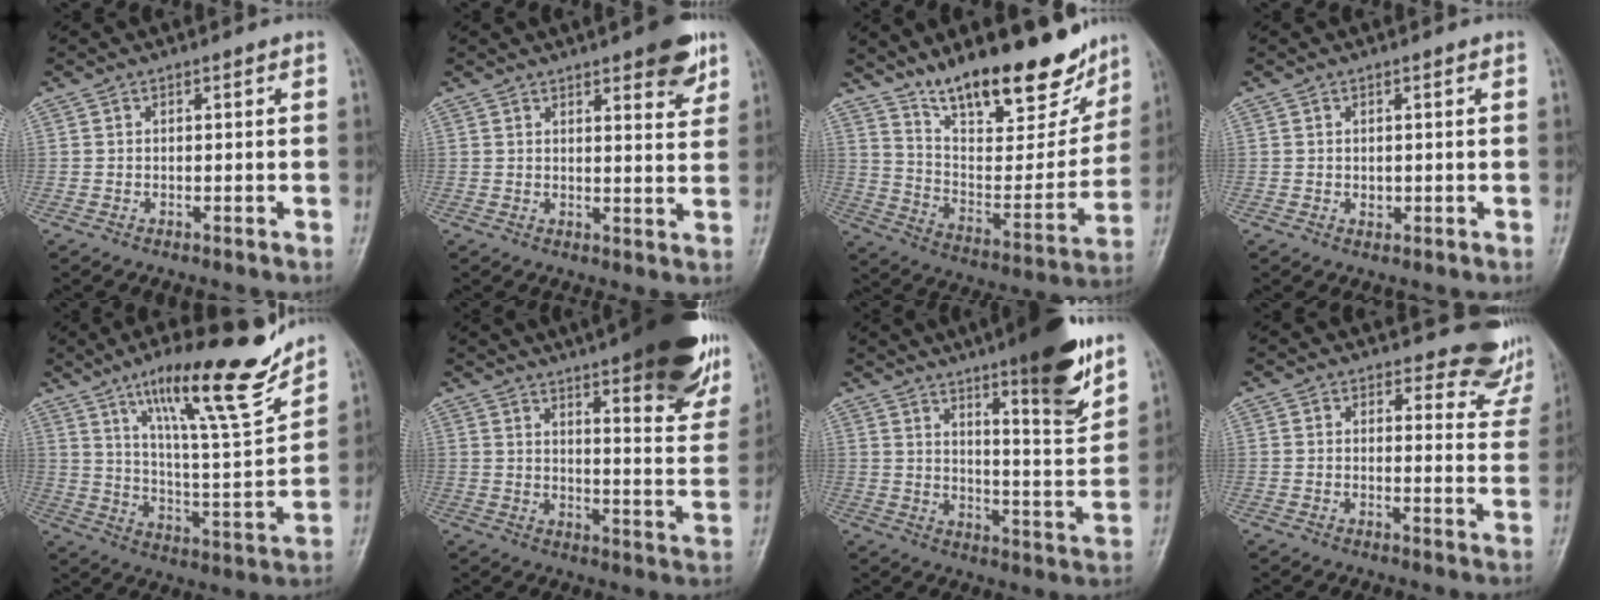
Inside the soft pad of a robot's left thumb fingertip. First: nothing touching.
{"total": 8.0, "force": [4.8, 2.2, 6.0], "torque": [-0.060, -0.023, 0.059]}
{"total": 23.7, "force": [17.4, 8.2, 14.0], "torque": [-0.165, -0.088, 0.282]}
{"total": 1.5, "force": [0.2, 0.9, 1.1], "torque": [-0.011, 0.001, 0.005]}
{"total": 20.2, "force": [14.2, 3.2, 14.1], "torque": [-0.192, -0.079, 0.232]}
{"total": 28.2, "force": [19.3, 6.9, 19.3], "torque": [-0.226, -0.066, 0.243]}
{"total": 16.8, "force": [11.1, 2.6, 12.4], "torque": [-0.157, -0.067, 0.168]}
{"total": 9.0, "force": [8.3, 3.3, 1.3], "torque": [0.027, -0.067, 0.070]}